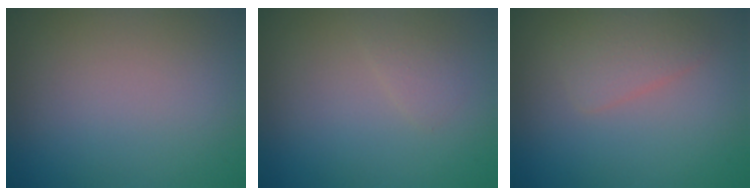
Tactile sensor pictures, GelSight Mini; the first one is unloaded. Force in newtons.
{"total": 1.0, "press": 1.0, "slide": 0.0}
{"total": 2.3, "press": 2.3, "slide": 0.0}